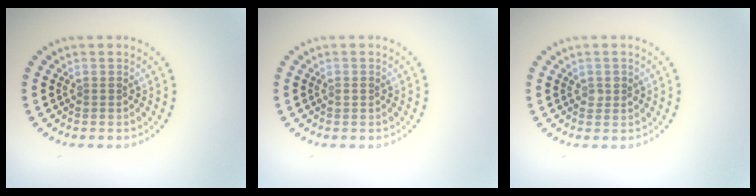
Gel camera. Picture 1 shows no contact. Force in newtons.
{"total": 0.8, "press": 0.7, "slide": 0.2}
{"total": 1.0, "press": 1.0, "slide": 0.2}